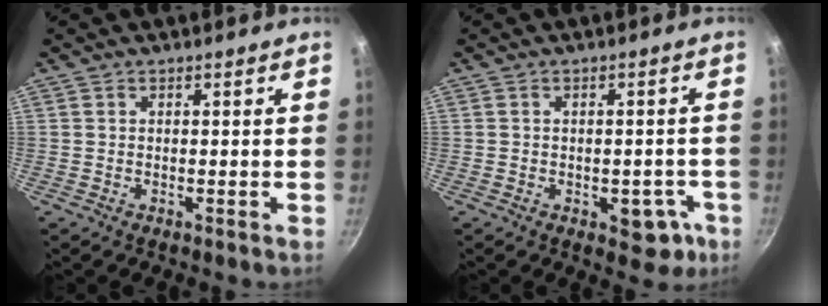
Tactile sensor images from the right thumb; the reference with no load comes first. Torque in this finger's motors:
{"motor_torque": [1.13, 0.58, 0.80, -0.28, 0.00]}